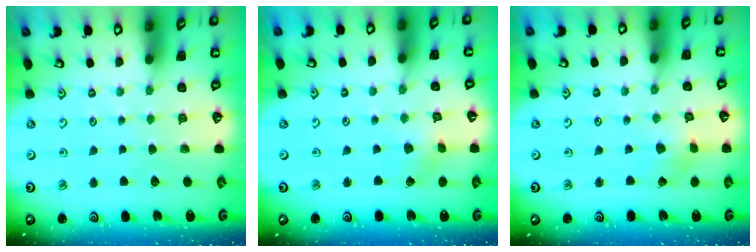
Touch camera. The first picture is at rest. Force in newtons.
{"total": 2.1, "press": 2.1, "slide": 0.1}
{"total": 2.9, "press": 2.8, "slide": 0.2}